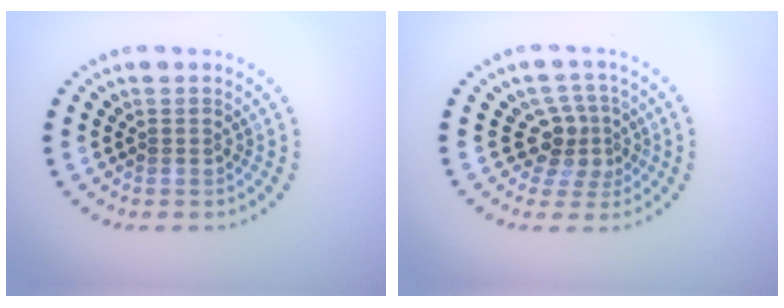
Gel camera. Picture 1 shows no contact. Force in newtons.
{"total": 3.1, "press": 2.2, "slide": 2.1}